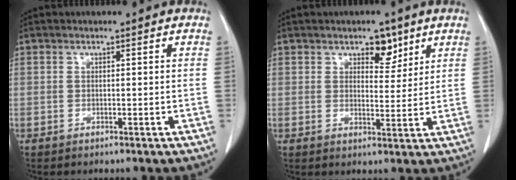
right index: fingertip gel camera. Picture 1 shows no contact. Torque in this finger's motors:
{"motor_torque": [0.03, 0.14, 0.05, 0.00]}